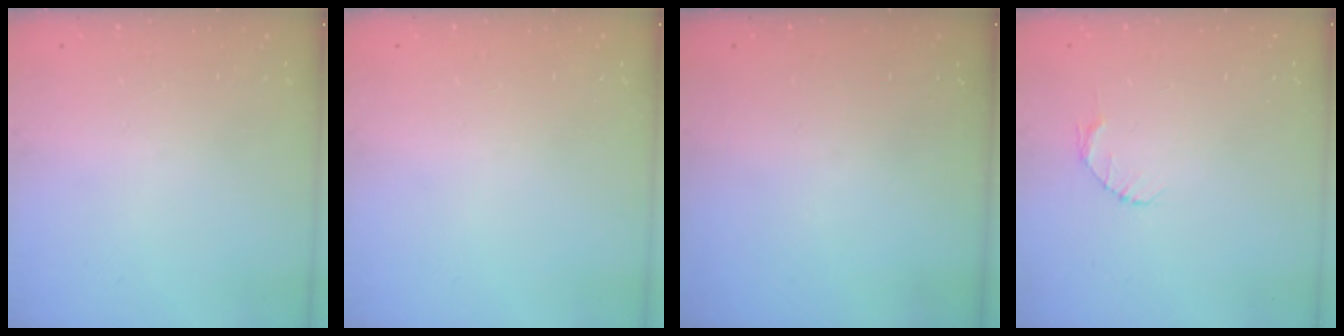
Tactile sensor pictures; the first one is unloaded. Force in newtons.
{"total": 0.0}
{"total": 0.0}
{"total": 2.6, "press": 2.6, "slide": 0.3}